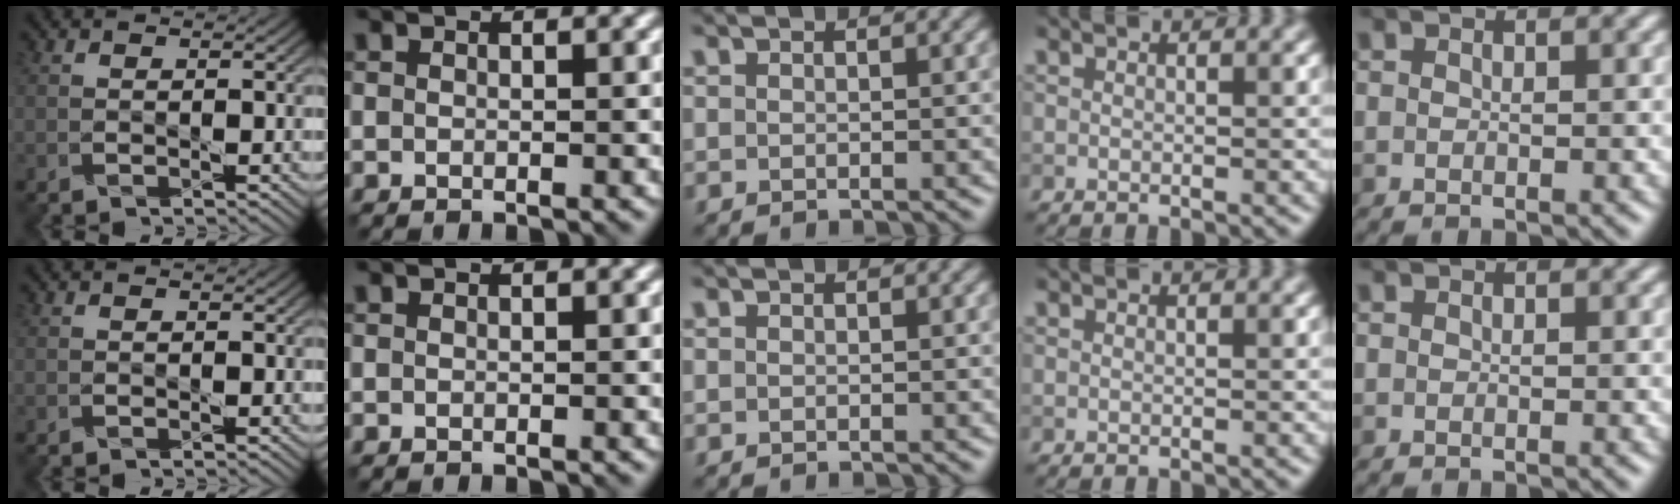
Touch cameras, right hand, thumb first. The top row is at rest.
{}